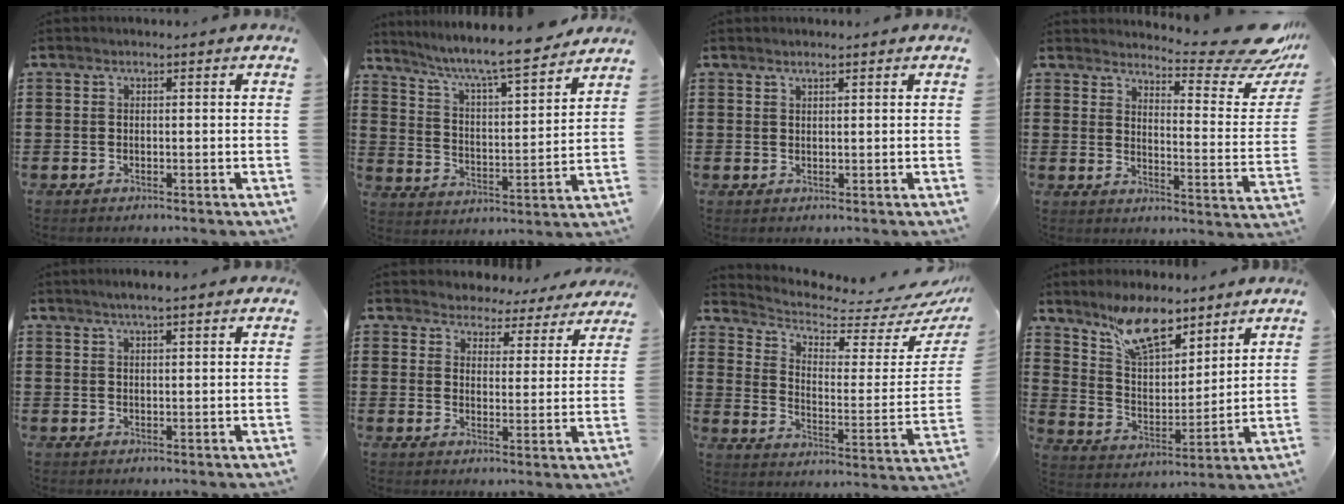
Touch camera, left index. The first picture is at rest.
{"total": 7.6, "force": [6.8, 0.1, 3.4], "torque": [-0.093, -0.044, 0.111]}
{"total": 0.8, "force": [0.7, 0.1, 0.3], "torque": [-0.007, -0.001, 0.013]}
{"total": 9.4, "force": [8.4, 1.2, 4.1], "torque": [-0.058, -0.072, 0.141]}
{"total": 2.5, "force": [1.9, 0.2, 1.5], "torque": [-0.032, 0.006, 0.034]}
{"total": 4.4, "force": [4.3, 1.1, -0.3], "torque": [-0.022, -0.027, 0.075]}
{"total": 4.6, "force": [4.0, 1.4, 1.7], "torque": [-0.061, -0.041, 0.066]}
{"total": 9.7, "force": [7.7, 3.3, 5.0], "torque": [-0.115, -0.027, 0.139]}